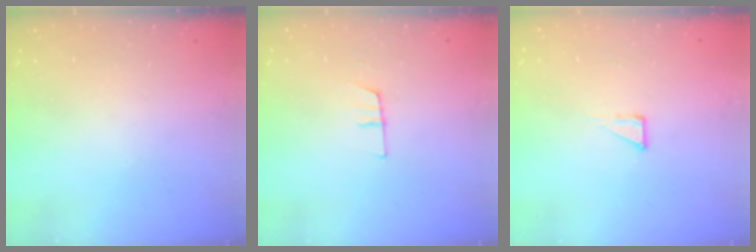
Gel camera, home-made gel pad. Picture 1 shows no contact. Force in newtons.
{"total": 7.6, "press": 7.0, "slide": 3.0}
{"total": 2.7, "press": 2.7, "slide": 0.2}